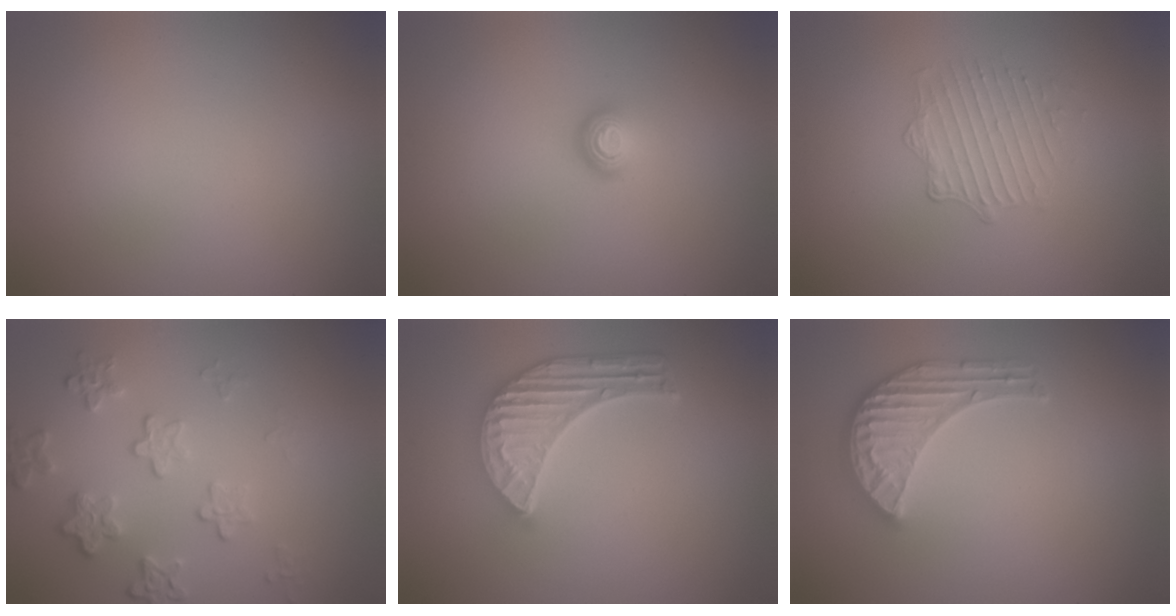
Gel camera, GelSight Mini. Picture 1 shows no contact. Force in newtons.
{"total": 1.4, "press": 1.1, "slide": 1.0}
{"total": 1.9, "press": 1.4, "slide": 1.4}
{"total": 4.0, "press": 3.1, "slide": 2.6}
{"total": 5.7, "press": 4.3, "slide": 3.6}
{"total": 3.6, "press": 3.5, "slide": 0.5}